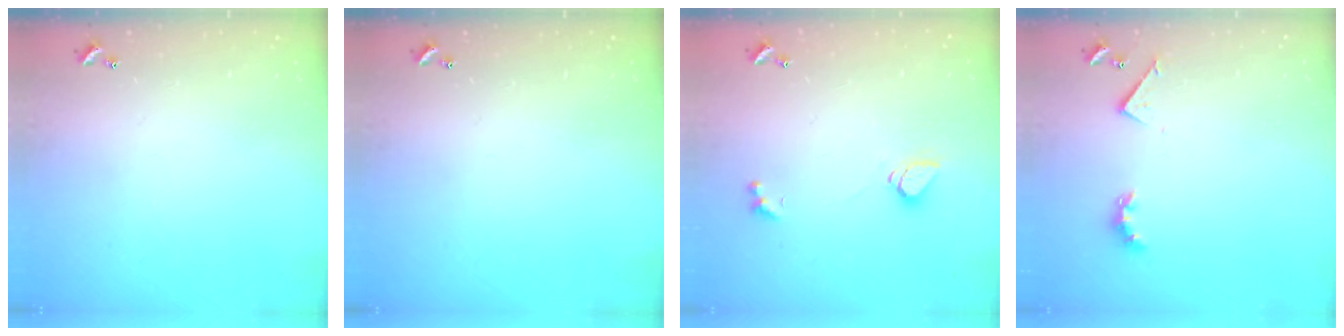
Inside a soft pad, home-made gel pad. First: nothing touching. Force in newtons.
{"total": 0.0}
{"total": 1.6, "press": 1.6, "slide": 0.5}
{"total": 3.5, "press": 3.4, "slide": 0.7}